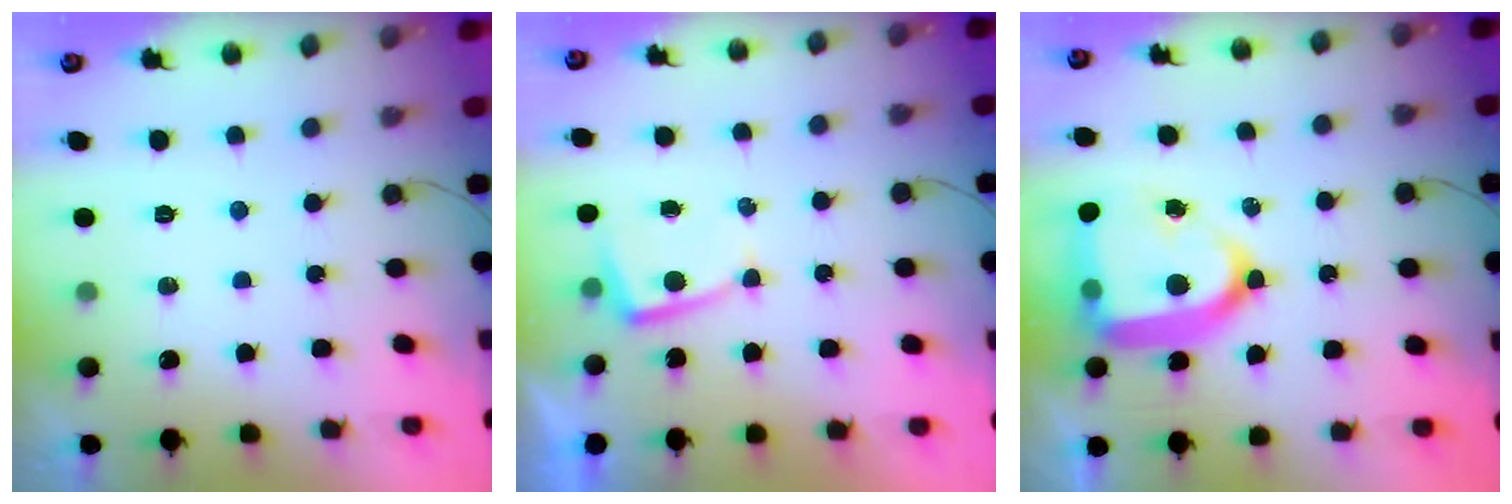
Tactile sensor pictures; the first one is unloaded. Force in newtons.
{"total": 2.8, "press": 2.8, "slide": 0.5}
{"total": 21.3, "press": 21.2, "slide": 2.1}